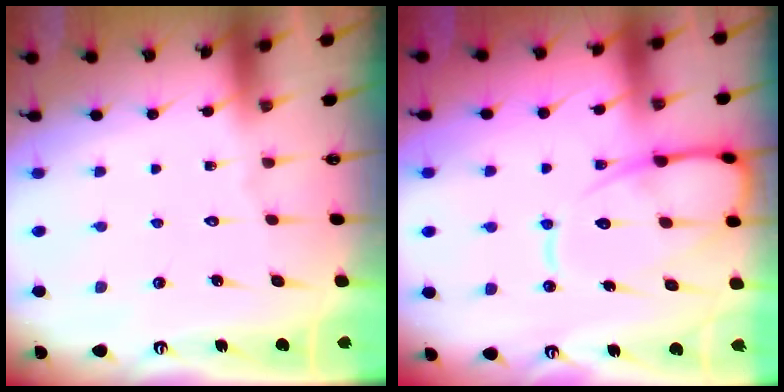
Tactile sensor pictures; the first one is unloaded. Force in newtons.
{"total": 13.0, "press": 12.9, "slide": 1.3}